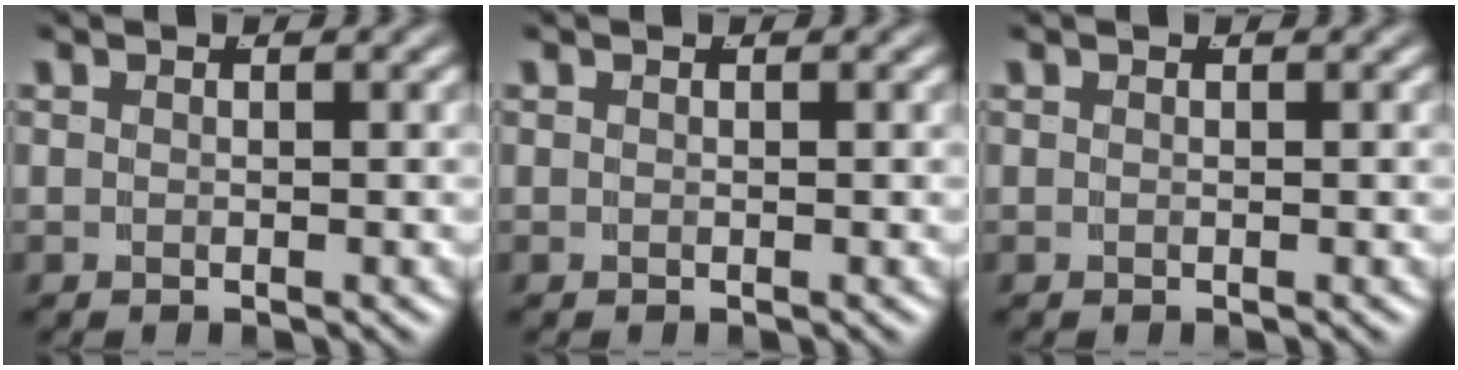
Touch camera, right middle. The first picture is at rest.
{"total": 0.0}
{"total": 0.0}